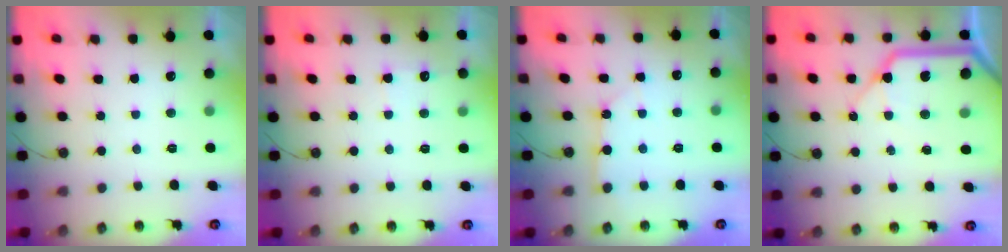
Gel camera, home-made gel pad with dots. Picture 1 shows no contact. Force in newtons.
{"total": 4.4, "press": 4.4, "slide": 0.4}
{"total": 2.9, "press": 2.9, "slide": 0.3}
{"total": 16.2, "press": 16.1, "slide": 2.2}